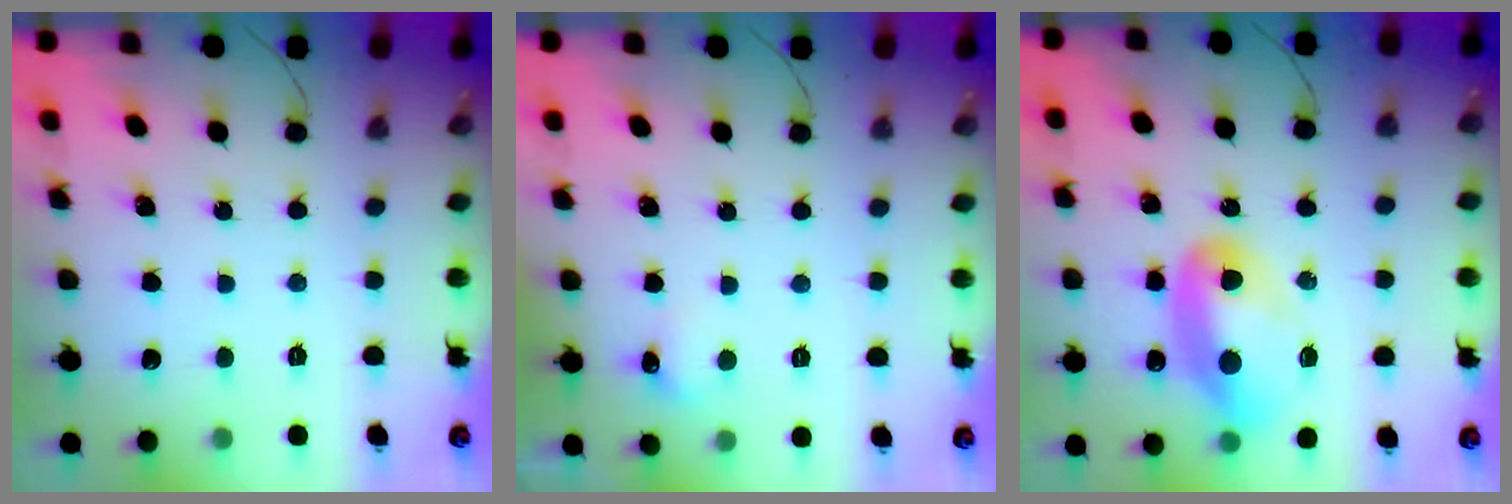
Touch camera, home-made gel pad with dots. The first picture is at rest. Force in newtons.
{"total": 4.7, "press": 4.5, "slide": 1.3}
{"total": 11.9, "press": 11.9, "slide": 0.7}